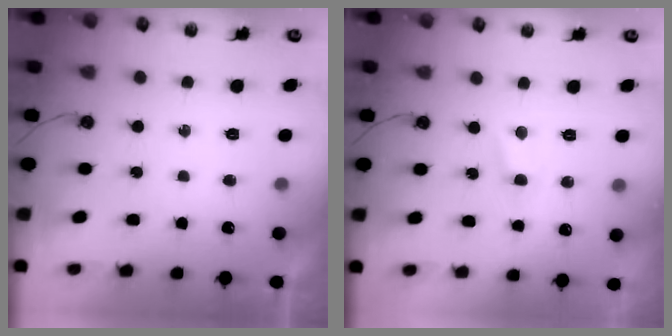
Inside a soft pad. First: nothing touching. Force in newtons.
{"total": 2.8, "press": 2.8, "slide": 0.2}